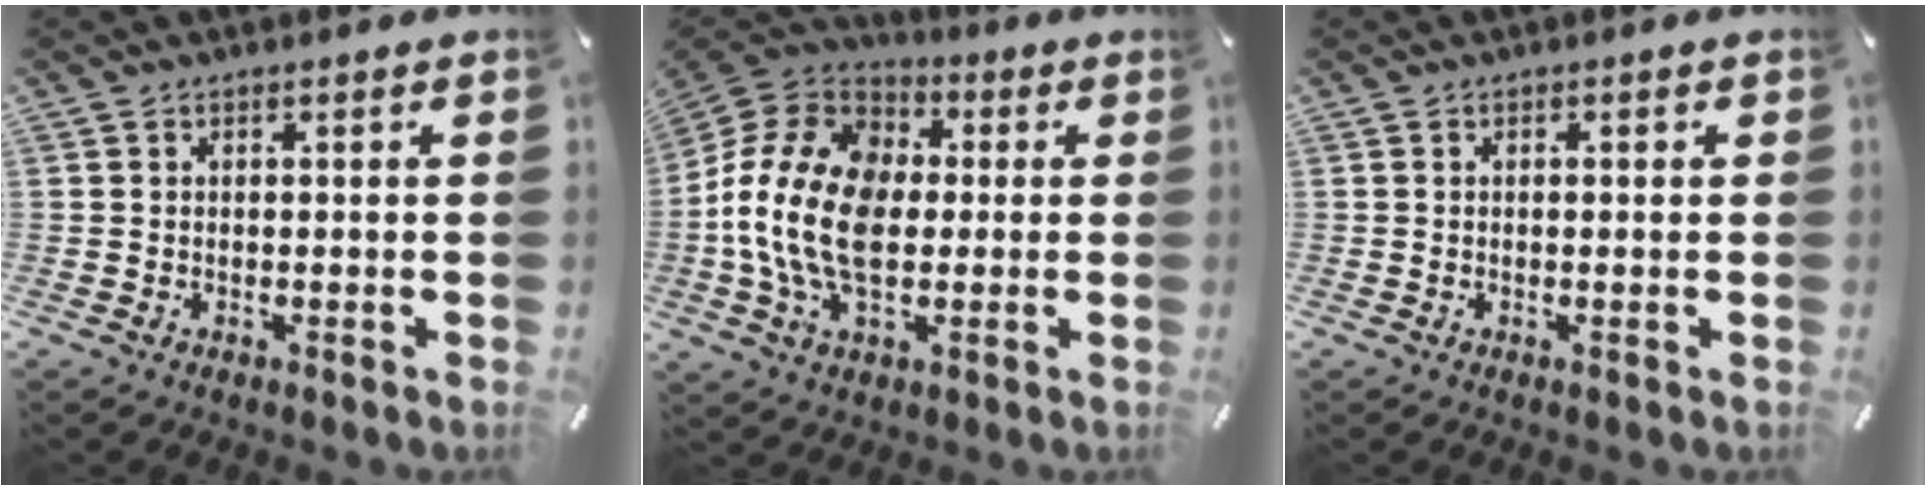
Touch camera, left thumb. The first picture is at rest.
{"total": 17.9, "force": [-2.3, 12.5, 12.6], "torque": [-0.274, 0.019, -0.045]}
{"total": 0.7, "force": [0.0, 0.2, 0.7], "torque": [-0.013, 0.000, -0.001]}